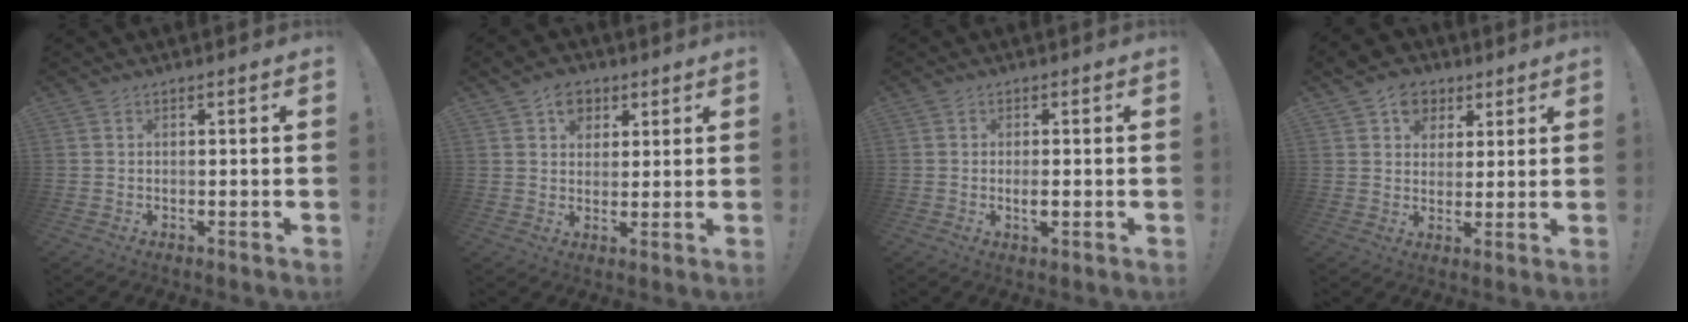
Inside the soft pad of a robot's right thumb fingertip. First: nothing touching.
{"total": 7.1, "force": [3.5, 5.6, 2.7], "torque": [-0.035, -0.012, 0.067]}
{"total": 2.2, "force": [-0.4, 0.4, 2.2], "torque": [-0.029, -0.002, -0.008]}
{"total": 9.4, "force": [4.5, 7.8, 2.7], "torque": [-0.036, -0.024, 0.090]}